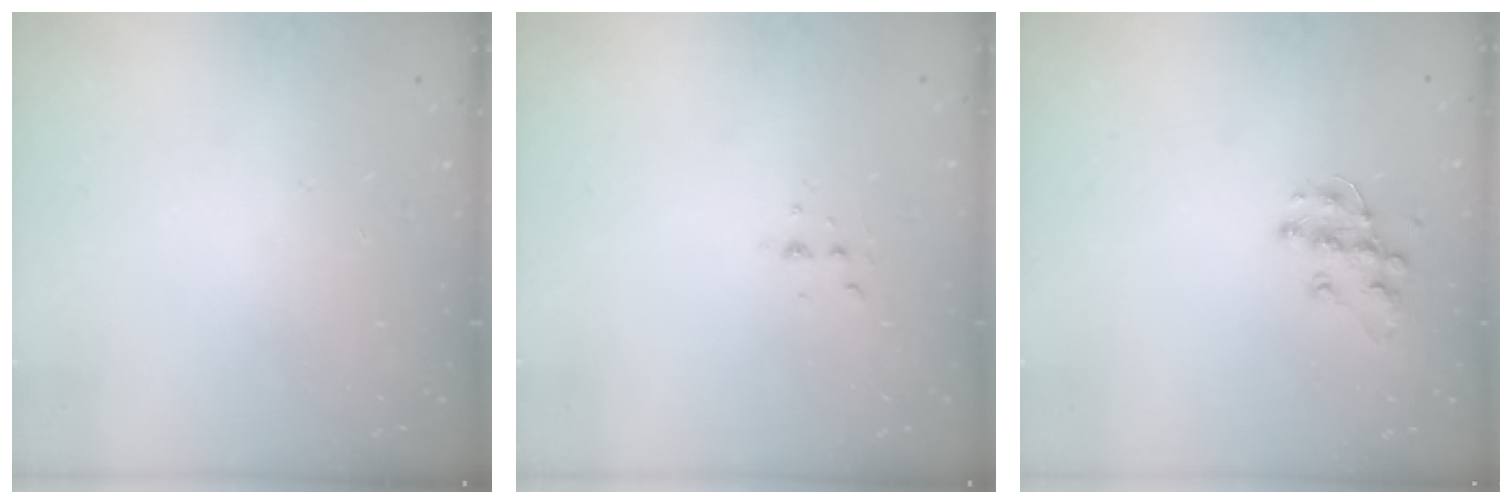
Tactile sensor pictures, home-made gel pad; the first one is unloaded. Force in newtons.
{"total": 3.1, "press": 3.0, "slide": 0.9}
{"total": 11.3, "press": 11.2, "slide": 0.7}